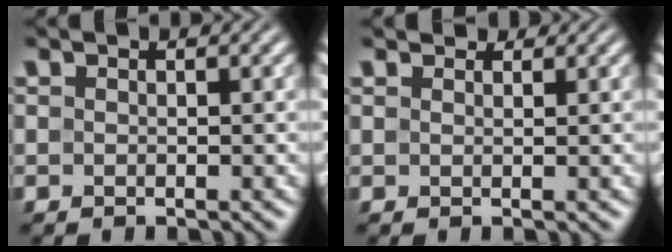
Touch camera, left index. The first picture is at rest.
{"total": 2.2, "force": [1.9, 0.8, 0.6], "torque": [-0.015, -0.005, 0.025]}